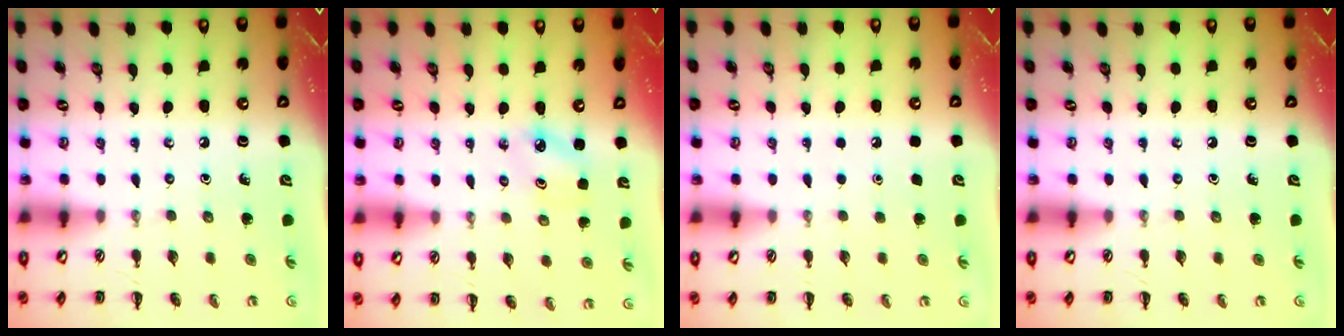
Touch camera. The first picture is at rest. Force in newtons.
{"total": 2.5, "press": 2.5, "slide": 0.4}
{"total": 1.7, "press": 1.7, "slide": 0.1}
{"total": 0.0}